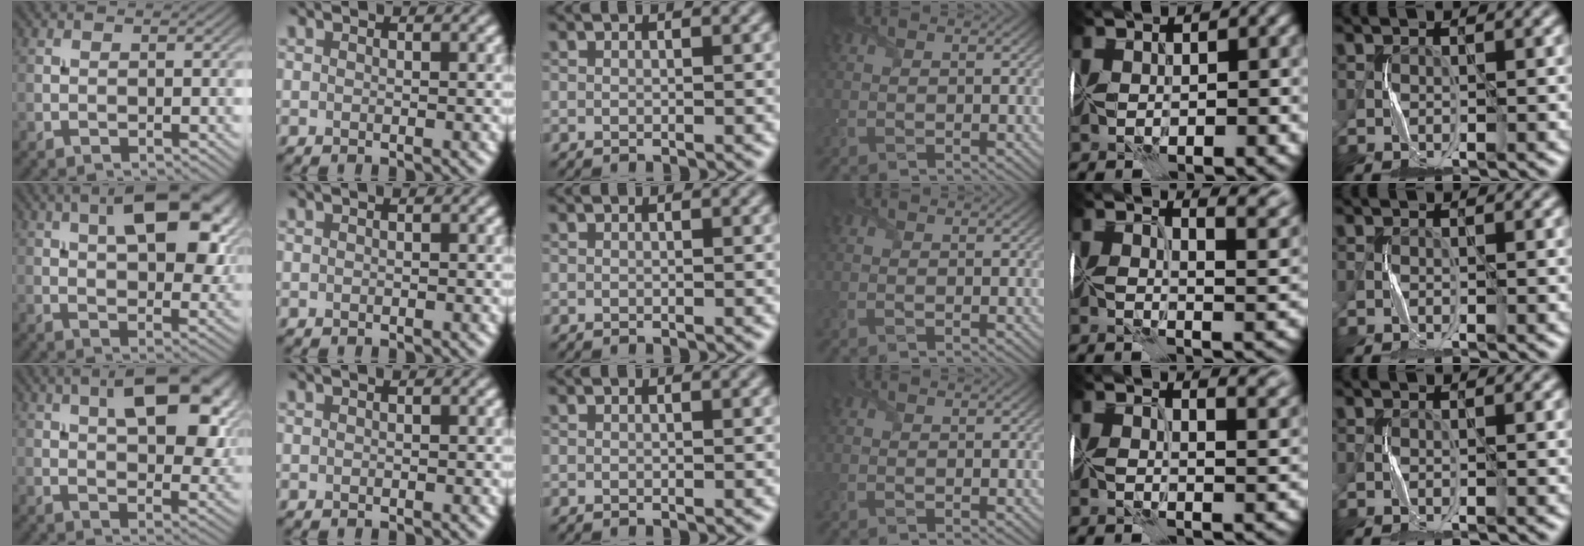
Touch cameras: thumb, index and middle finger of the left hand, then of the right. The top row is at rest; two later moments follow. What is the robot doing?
{"motion": "fold", "object": "handkerchief"}